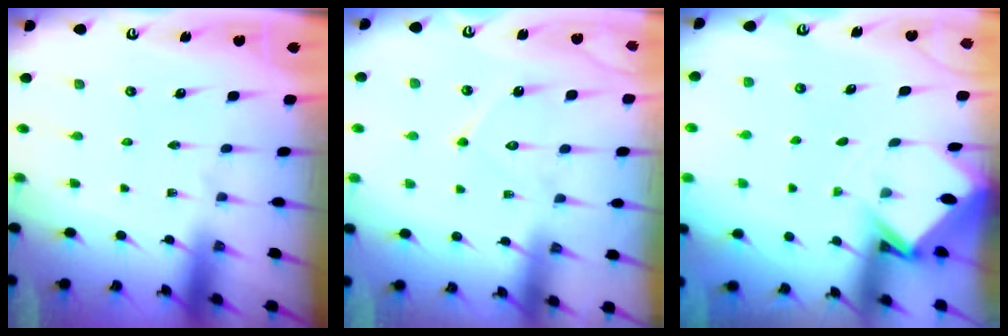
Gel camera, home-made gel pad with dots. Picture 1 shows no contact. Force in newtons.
{"total": 9.0, "press": 8.9, "slide": 0.7}
{"total": 2.9, "press": 2.9, "slide": 0.2}